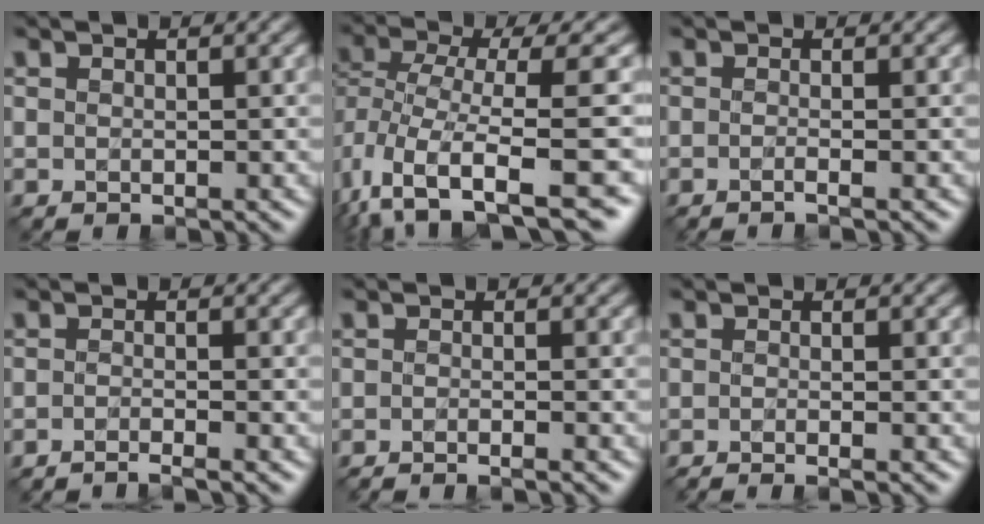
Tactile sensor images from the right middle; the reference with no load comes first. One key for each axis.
{"total": 8.8, "fx": -3.6, "fy": 3.9, "fz": 7.0, "tx": -0.137, "ty": -0.013, "tz": -0.057}
{"total": 1.4, "fx": -0.5, "fy": 0.5, "fz": 1.2, "tx": -0.011, "ty": -0.011, "tz": -0.018}
{"total": 2.1, "fx": -1.5, "fy": 0.4, "fz": 1.4, "tx": -0.008, "ty": -0.005, "tz": -0.038}
{"total": 2.3, "fx": -1.5, "fy": 0.5, "fz": 1.7, "tx": -0.011, "ty": -0.007, "tz": -0.032}
{"total": 2.4, "fx": -1.3, "fy": 0.7, "fz": 1.9, "tx": -0.010, "ty": -0.007, "tz": -0.029}